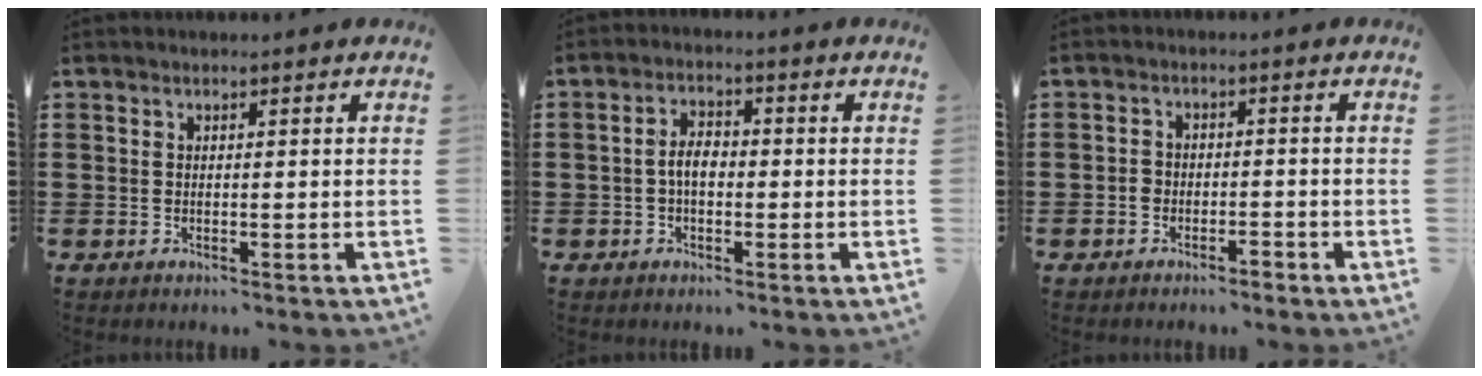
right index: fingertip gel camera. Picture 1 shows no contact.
{"total": 3.3, "force": [-0.3, 1.7, 2.9], "torque": [-0.068, -0.002, -0.011]}
{"total": 1.8, "force": [-1.6, 0.8, 0.5], "torque": [-0.015, 0.002, -0.032]}